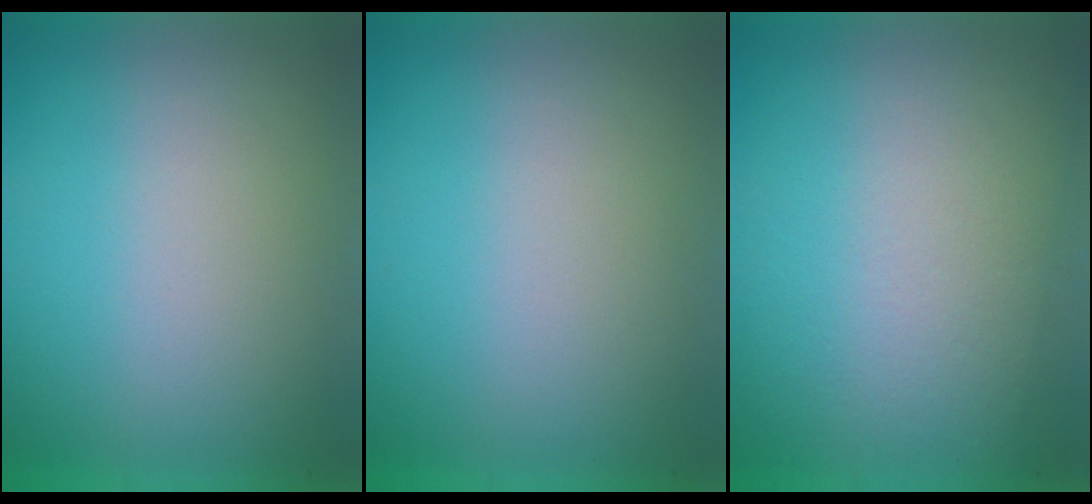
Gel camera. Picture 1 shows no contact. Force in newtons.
{"total": 1.4}
{"total": 2.8}